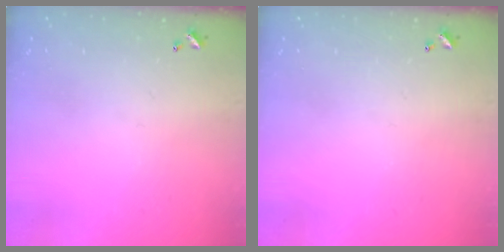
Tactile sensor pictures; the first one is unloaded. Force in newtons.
{"total": 0.0}